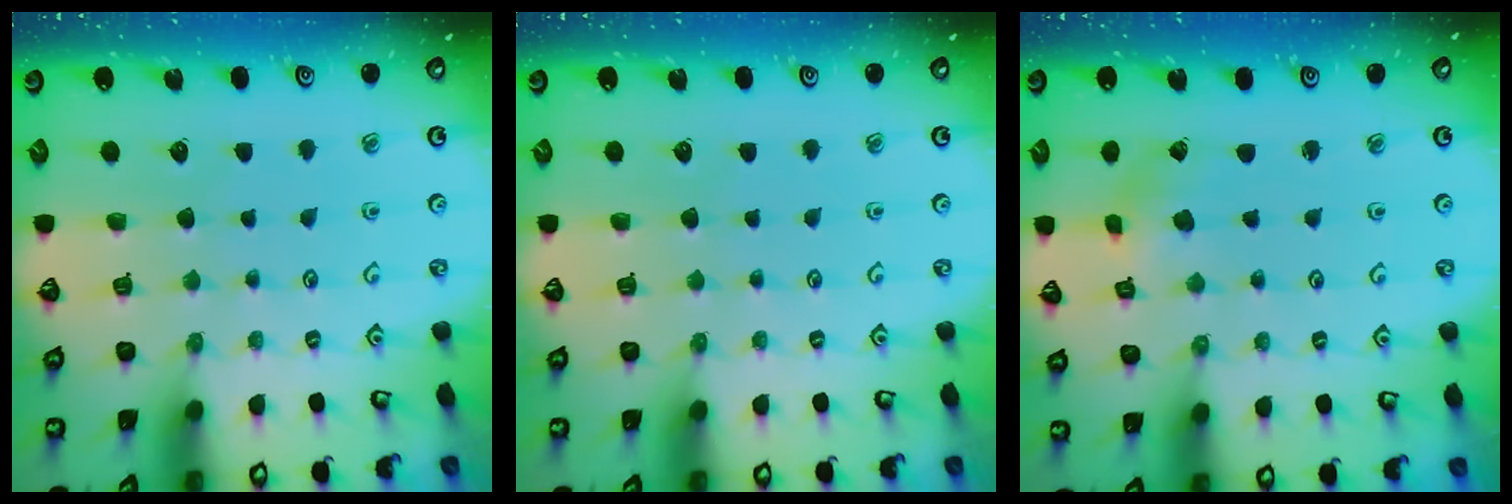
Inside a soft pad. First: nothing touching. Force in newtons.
{"total": 0.0}
{"total": 0.9, "press": 0.8, "slide": 0.2}